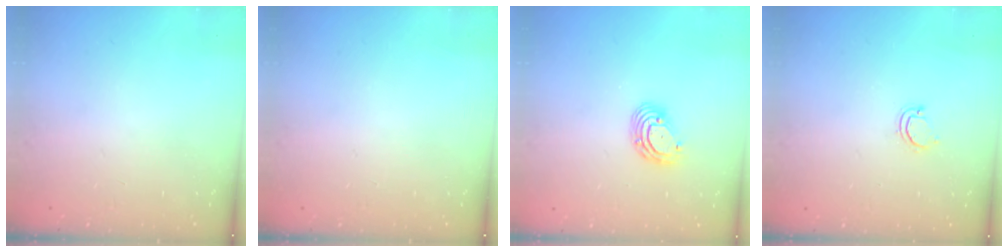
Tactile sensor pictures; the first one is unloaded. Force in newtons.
{"total": 0.0}
{"total": 6.5, "press": 6.5, "slide": 1.1}
{"total": 3.1, "press": 3.1, "slide": 0.2}